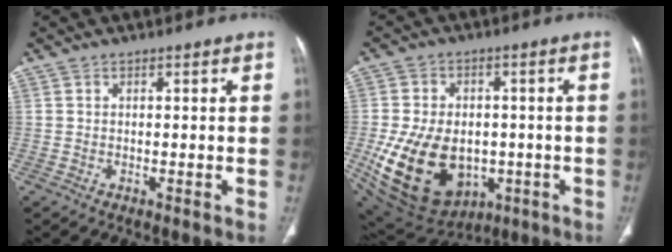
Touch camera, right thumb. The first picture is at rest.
{"total": 20.4, "force": [-4.1, 14.4, 13.8], "torque": [-0.240, 0.001, -0.032]}